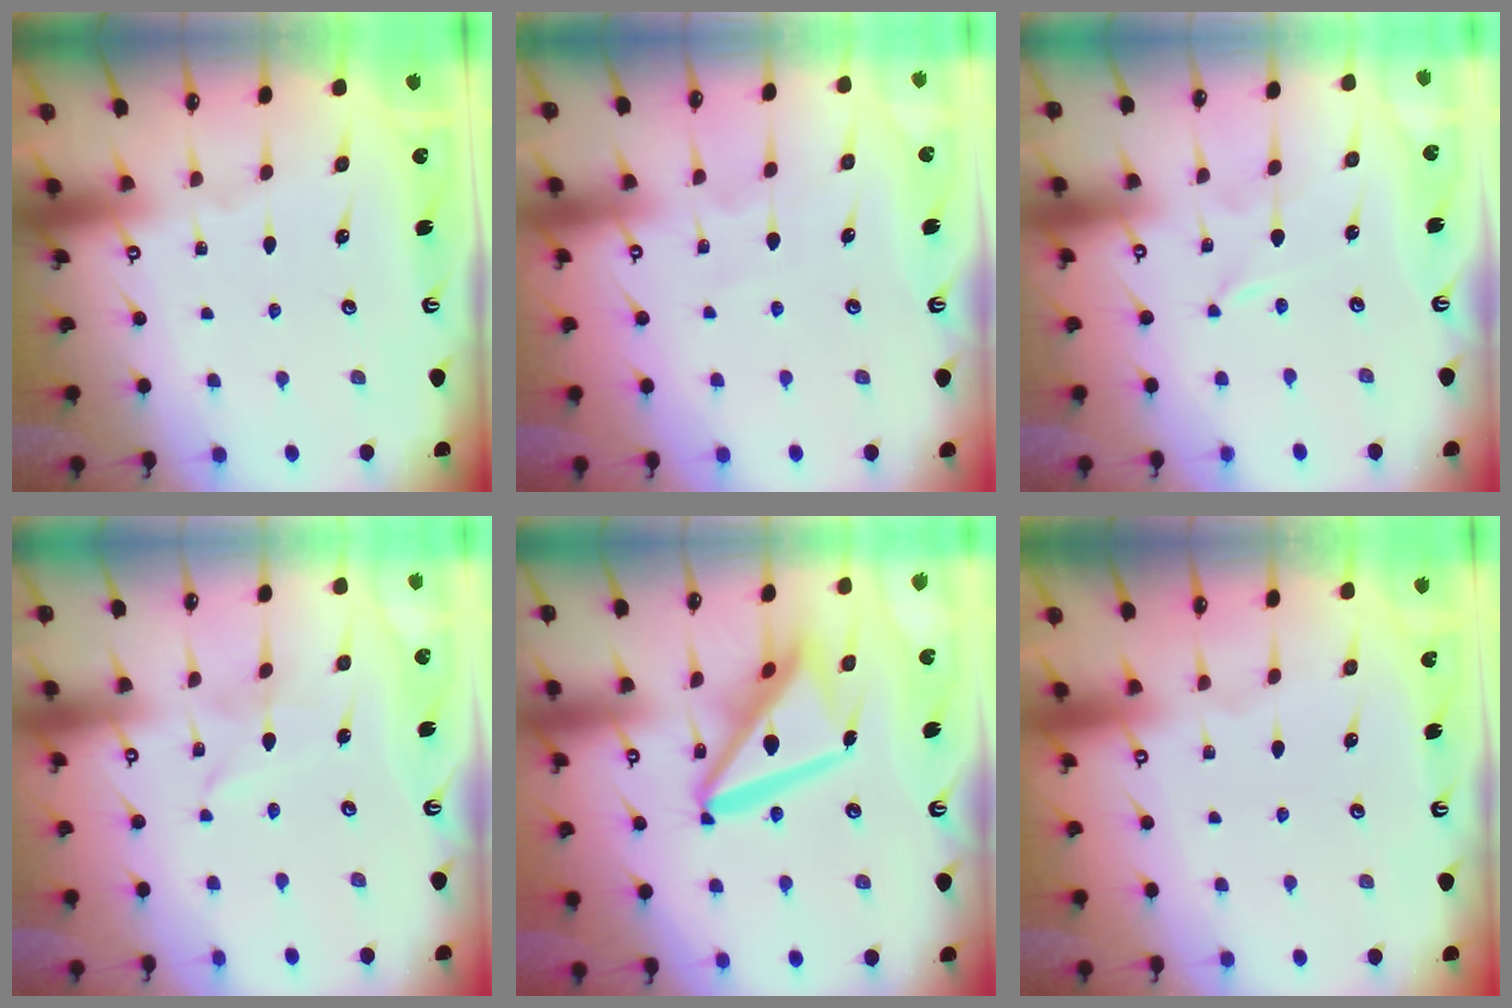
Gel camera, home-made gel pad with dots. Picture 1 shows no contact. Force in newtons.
{"total": 4.2, "press": 4.2, "slide": 0.6}
{"total": 0.0}
{"total": 1.8, "press": 1.8, "slide": 0.2}
{"total": 17.1, "press": 17.0, "slide": 2.2}
{"total": 0.0}